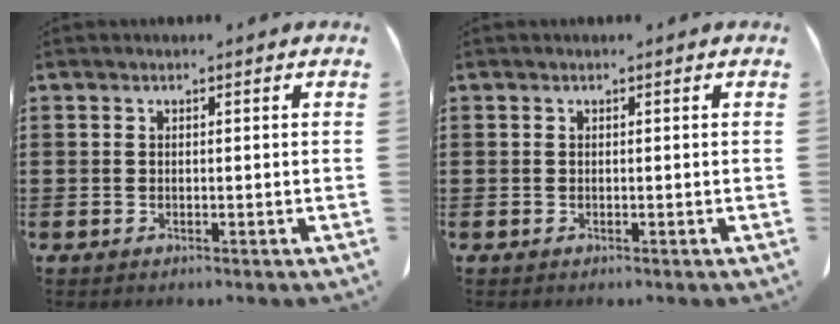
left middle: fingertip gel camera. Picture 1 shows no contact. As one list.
[{"total": 0.0}]